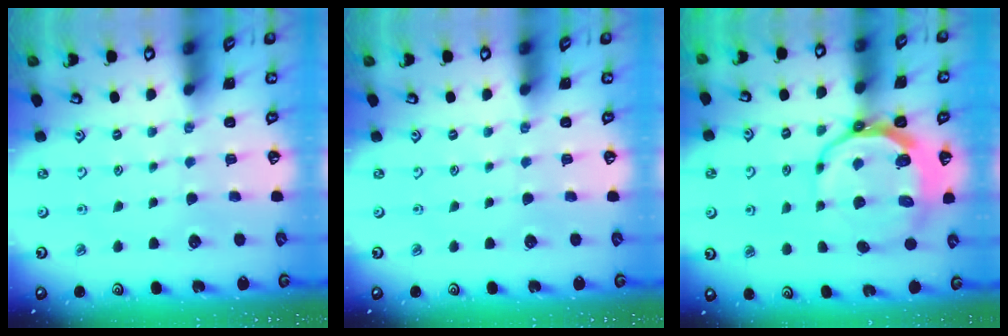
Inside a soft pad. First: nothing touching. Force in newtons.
{"total": 0.0}
{"total": 10.1, "press": 9.1, "slide": 4.4}